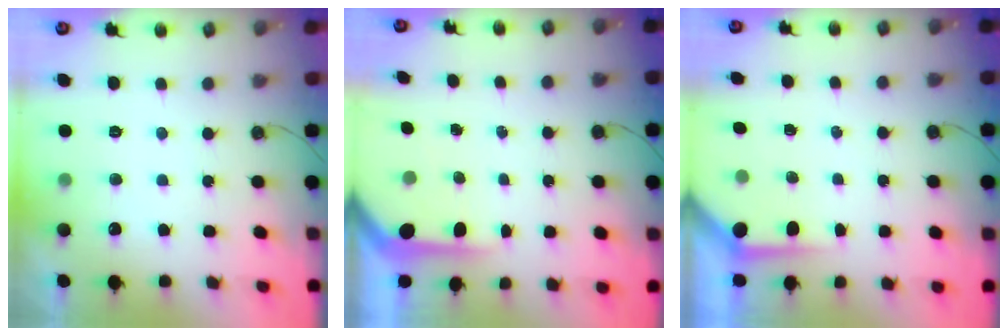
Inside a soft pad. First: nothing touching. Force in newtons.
{"total": 5.5, "press": 5.5, "slide": 0.6}
{"total": 3.6, "press": 3.5, "slide": 0.4}